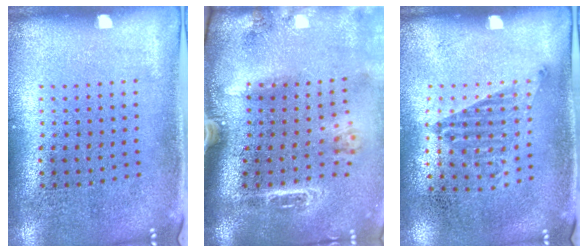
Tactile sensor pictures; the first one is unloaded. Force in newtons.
{"total": 2.6, "press": 2.0, "slide": 1.7}
{"total": 1.0, "press": 0.8, "slide": 0.7}